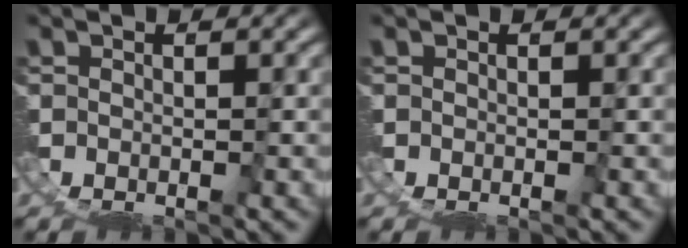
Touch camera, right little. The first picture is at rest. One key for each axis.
{"total": 0.0}